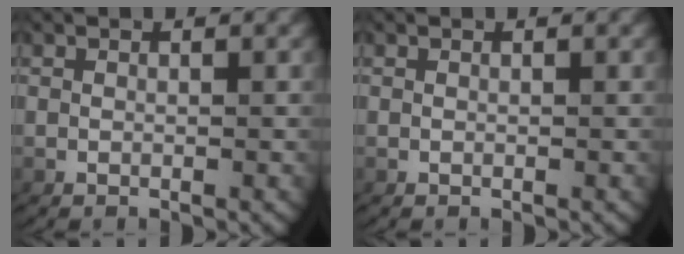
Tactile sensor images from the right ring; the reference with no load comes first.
{"total": 0.0}